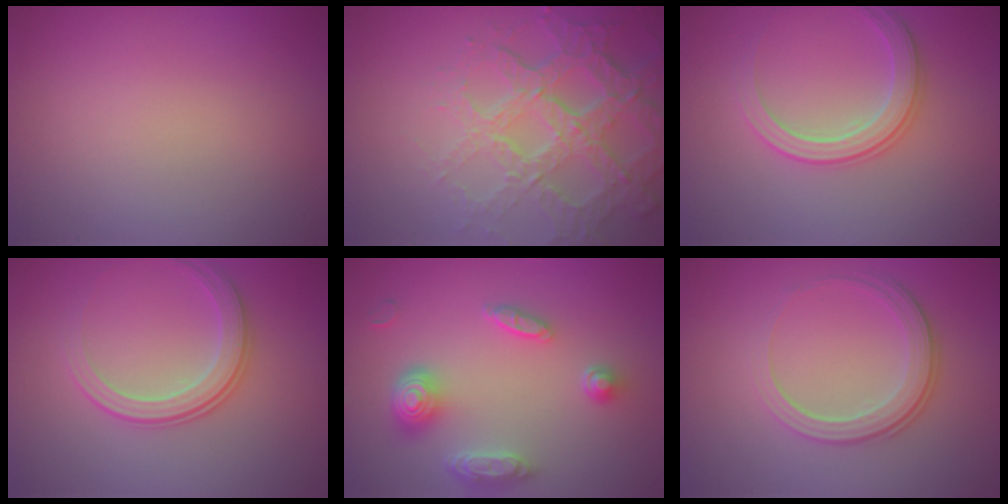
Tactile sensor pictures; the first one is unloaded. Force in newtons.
{"total": 7.4, "press": 5.2, "slide": 5.2}
{"total": 2.8, "press": 2.8, "slide": 0.3}
{"total": 3.2, "press": 2.8, "slide": 1.6}
{"total": 4.7, "press": 3.9, "slide": 2.8}
{"total": 3.5, "press": 2.6, "slide": 2.4}